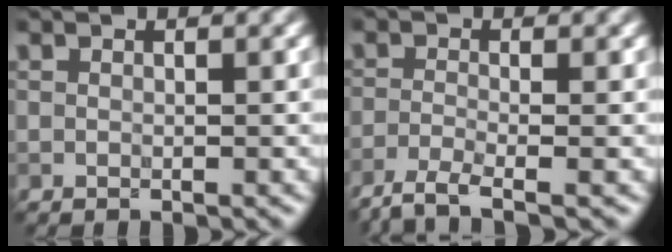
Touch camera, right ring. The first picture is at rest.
{"total": 3.6, "force": [-2.7, 0.7, 2.3], "torque": [-0.047, -0.007, -0.064]}